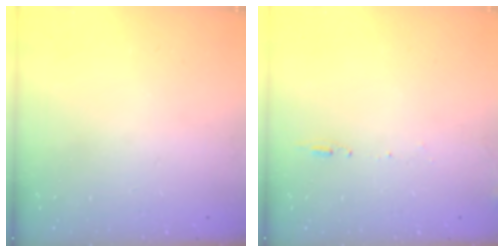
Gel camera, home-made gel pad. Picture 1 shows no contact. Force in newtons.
{"total": 5.6, "press": 5.3, "slide": 1.7}